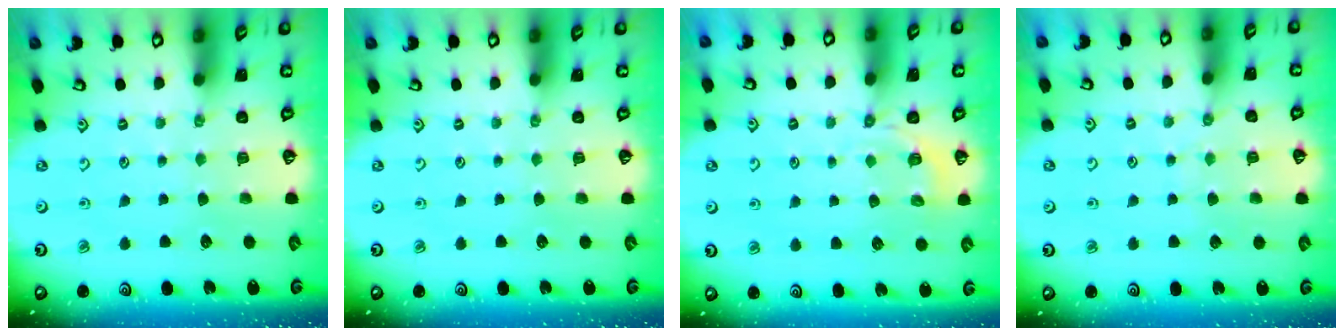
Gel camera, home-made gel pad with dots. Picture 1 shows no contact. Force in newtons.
{"total": 0.0}
{"total": 2.9, "press": 2.2, "slide": 1.8}
{"total": 4.6, "press": 4.6, "slide": 0.4}